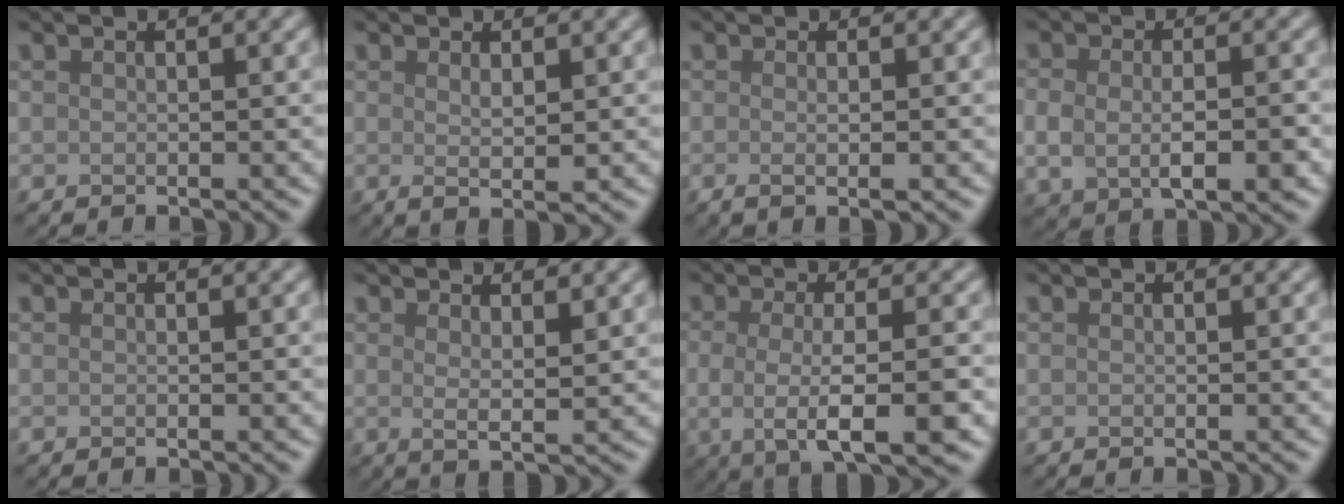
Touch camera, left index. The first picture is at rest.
{"total": 1.6, "force": [0.4, 0.3, 1.5], "torque": [-0.026, -0.004, 0.007]}
{"total": 1.7, "force": [-0.2, 0.4, 1.6], "torque": [-0.026, -0.004, -0.007]}
{"total": 4.9, "force": [-0.9, 2.8, 3.9], "torque": [-0.074, -0.010, -0.011]}
{"total": 0.0}
{"total": 2.5, "force": [1.4, 0.6, 2.0], "torque": [-0.024, -0.006, 0.021]}
{"total": 6.2, "force": [-1.1, 1.9, 5.8], "torque": [-0.095, -0.014, -0.021]}
{"total": 0.0}